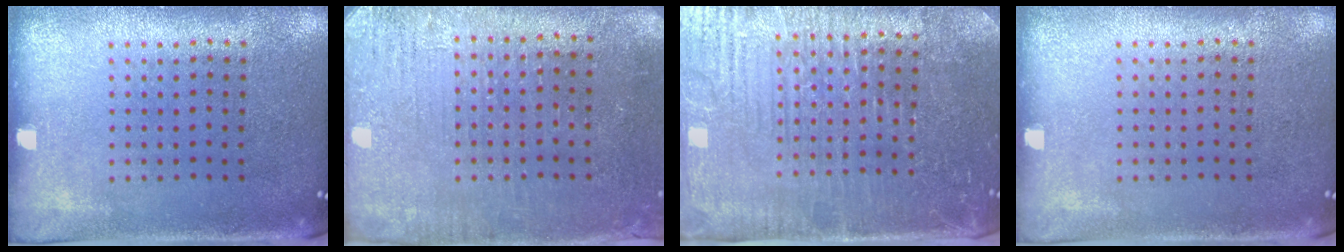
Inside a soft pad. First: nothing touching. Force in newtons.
{"total": 3.1, "press": 2.7, "slide": 1.4}
{"total": 4.7, "press": 4.5, "slide": 1.6}
{"total": 0.0}